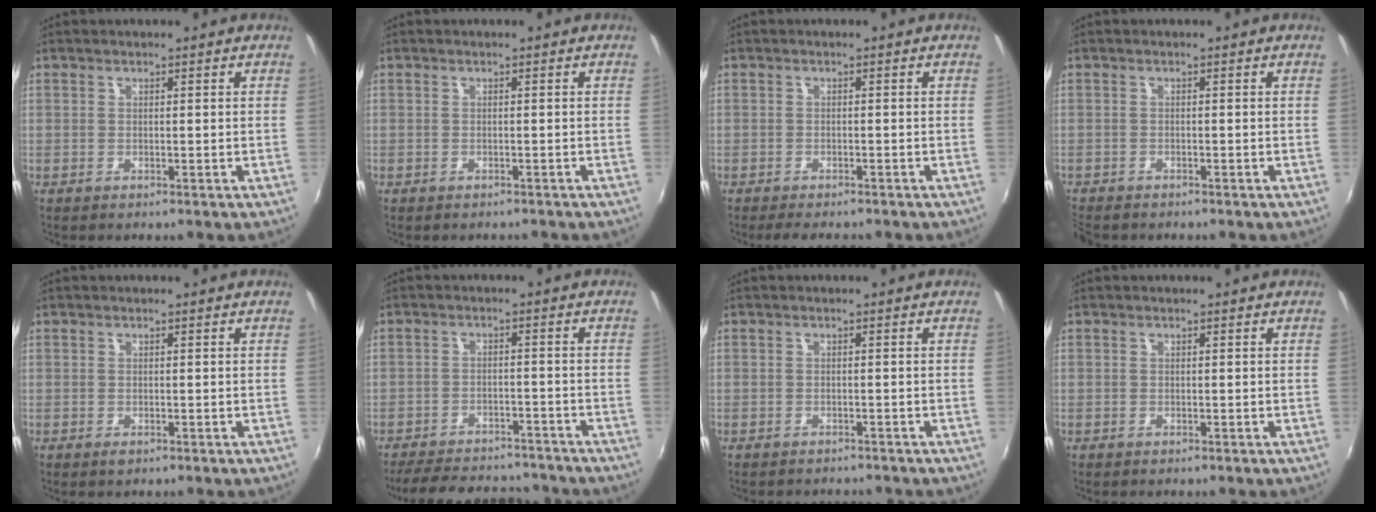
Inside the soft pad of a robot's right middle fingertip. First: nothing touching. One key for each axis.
{"total": 1.3, "fx": -1.1, "fy": 0.4, "fz": 0.4, "tx": -0.011, "ty": -0.003, "tz": -0.013}
{"total": 4.5, "fx": -3.9, "fy": 1.2, "fz": 2.0, "tx": -0.047, "ty": -0.011, "tz": -0.059}
{"total": 3.0, "fx": -2.8, "fy": 0.8, "fz": 0.8, "tx": -0.028, "ty": -0.018, "tz": -0.052}
{"total": 0.6, "fx": -0.4, "fy": 0.4, "fz": 0.3, "tx": -0.006, "ty": -0.004, "tz": -0.007}
{"total": 16.6, "fx": -14.5, "fy": 5.3, "fz": 6.1, "tx": -0.139, "ty": 0.006, "tz": -0.193}
{"total": 3.1, "fx": -2.9, "fy": 0.8, "fz": 0.8, "tx": -0.021, "ty": -0.011, "tz": -0.039}
{"total": 0.0}